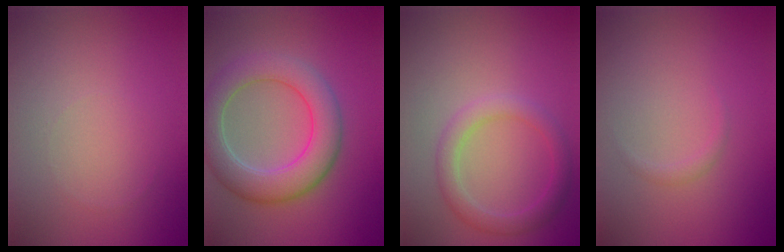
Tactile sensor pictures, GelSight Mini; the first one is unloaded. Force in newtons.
{"total": 6.2, "press": 6.2, "slide": 0.3}
{"total": 2.5, "press": 2.5, "slide": 0.0}
{"total": 0.6, "press": 0.6, "slide": 0.0}